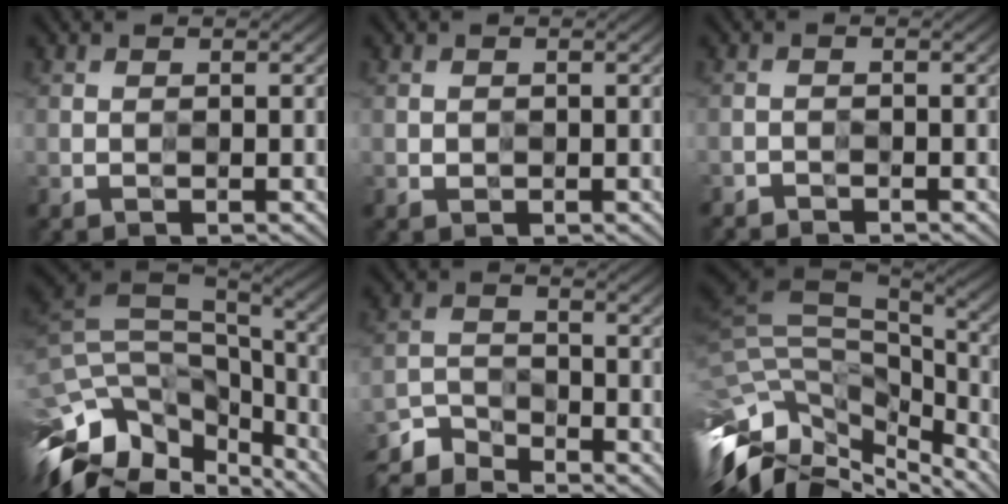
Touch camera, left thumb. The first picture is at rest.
{"total": 0.5, "force": [0.0, 0.5, 0.2], "torque": [-0.002, -0.003, -0.002]}
{"total": 1.7, "force": [-1.7, 0.2, 0.0], "torque": [-0.001, -0.005, -0.036]}
{"total": 14.8, "force": [-8.6, 7.3, 9.6], "torque": [-0.244, -0.017, -0.136]}
{"total": 5.5, "force": [-5.1, 1.6, 1.4], "torque": [-0.034, -0.009, -0.116]}
{"total": 15.1, "force": [-5.3, 8.7, 11.1], "torque": [-0.240, -0.008, -0.049]}